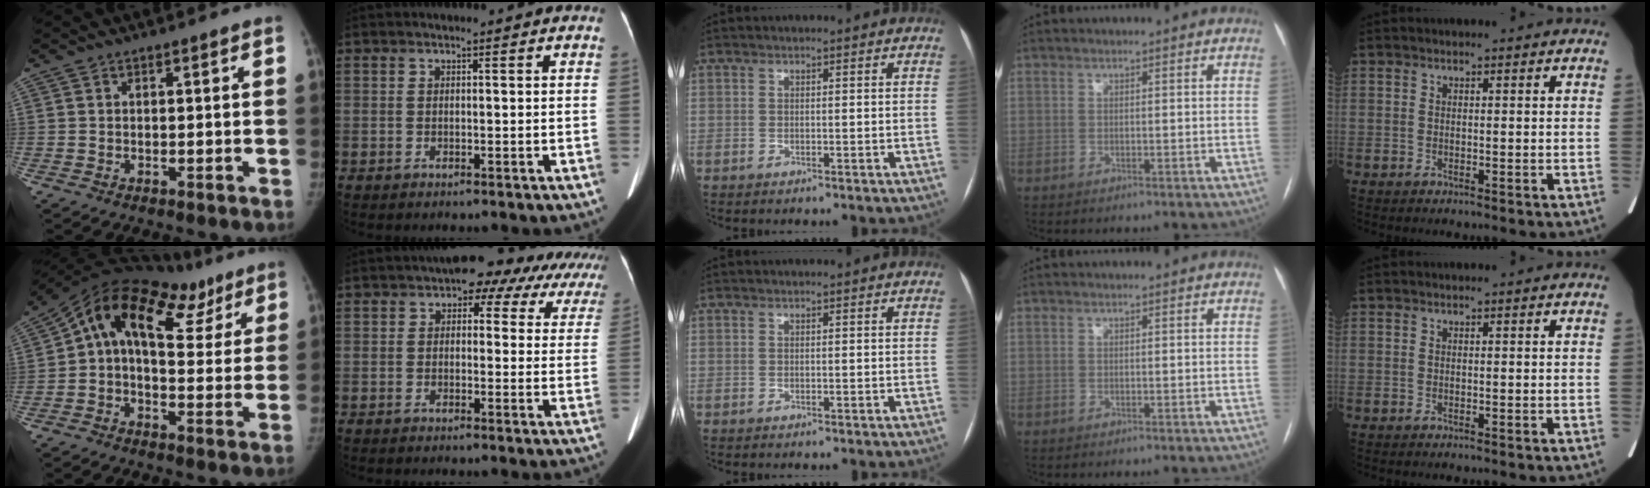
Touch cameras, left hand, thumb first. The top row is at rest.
{"thumb": {"total": 20.1, "force": [9.1, 11.5, 13.8], "torque": [-0.193, 0.048, 0.140]}, "index": {"total": 9.8, "force": [7.3, 4.7, 4.6], "torque": [-0.029, 0.021, 0.069]}}